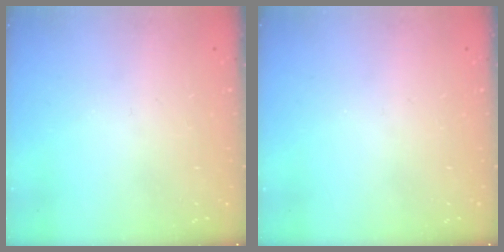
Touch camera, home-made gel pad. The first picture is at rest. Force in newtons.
{"total": 0.0}